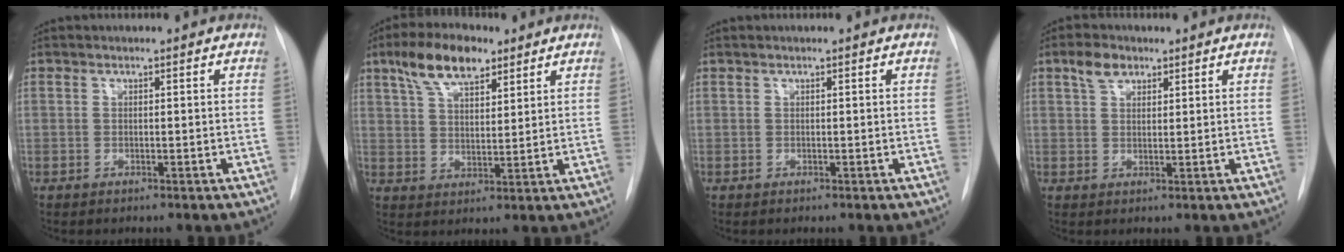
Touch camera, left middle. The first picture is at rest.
{"total": 9.4, "force": [6.1, 3.6, 6.2], "torque": [-0.119, 0.017, 0.113]}
{"total": 0.0}
{"total": 3.5, "force": [2.2, 2.0, 1.9], "torque": [-0.039, 0.010, 0.043]}